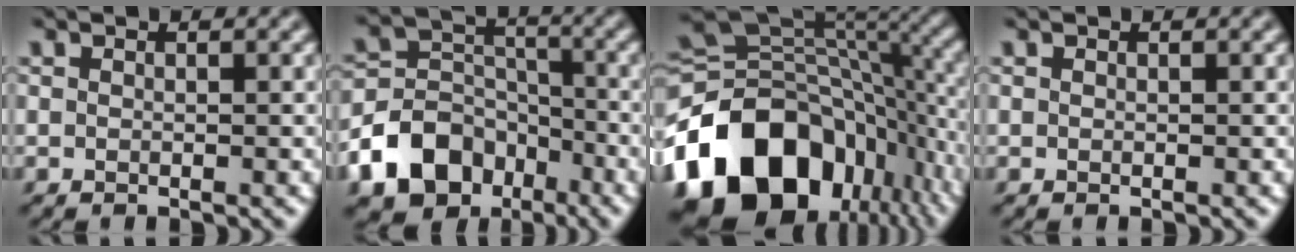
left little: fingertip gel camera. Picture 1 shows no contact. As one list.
[{"total": 11.5, "force": [-6.6, 8.5, 4.0], "torque": [-0.080, -0.010, -0.137]}, {"total": 17.6, "force": [-8.2, 11.9, 10.1], "torque": [-0.204, -0.011, -0.143]}, {"total": 0.0}]